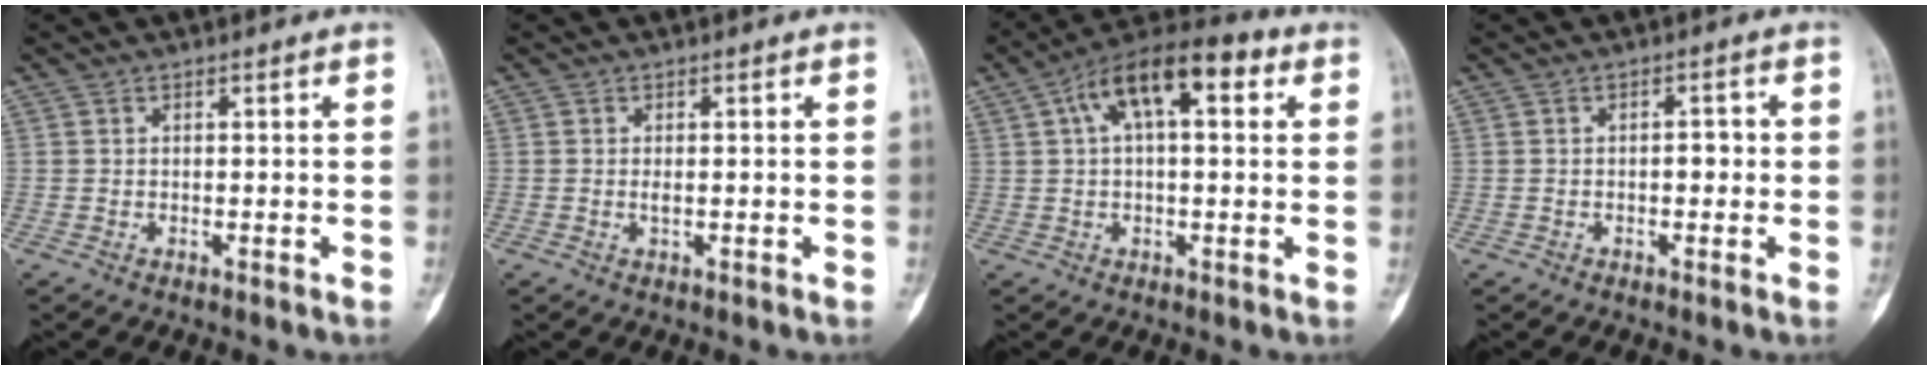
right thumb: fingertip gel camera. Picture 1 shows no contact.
{"total": 0.8, "force": [0.0, 0.4, 0.7], "torque": [-0.016, -0.001, 0.000]}
{"total": 13.2, "force": [4.4, 5.9, 10.9], "torque": [-0.171, 0.038, 0.062]}
{"total": 2.1, "force": [-0.3, 1.4, 1.6], "torque": [-0.008, 0.007, -0.008]}